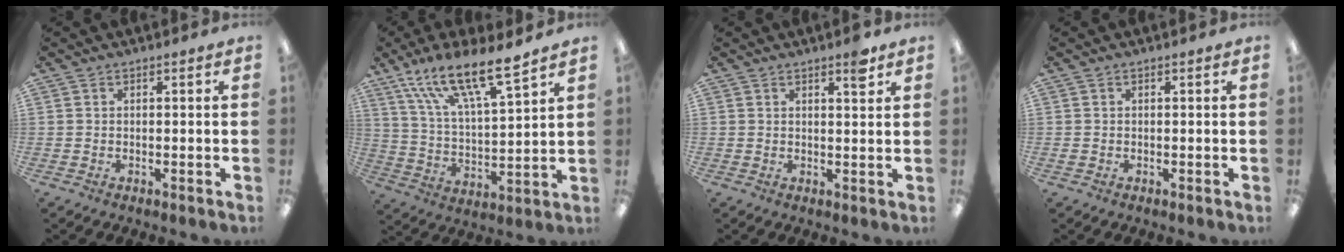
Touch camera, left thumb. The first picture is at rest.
{"total": 16.0, "force": [12.5, 3.7, 9.4], "torque": [-0.172, -0.073, 0.213]}
{"total": 3.7, "force": [2.7, 0.8, 2.4], "torque": [-0.030, -0.011, 0.041]}
{"total": 0.5, "force": [0.0, 0.4, 0.2], "torque": [-0.005, 0.004, -0.001]}